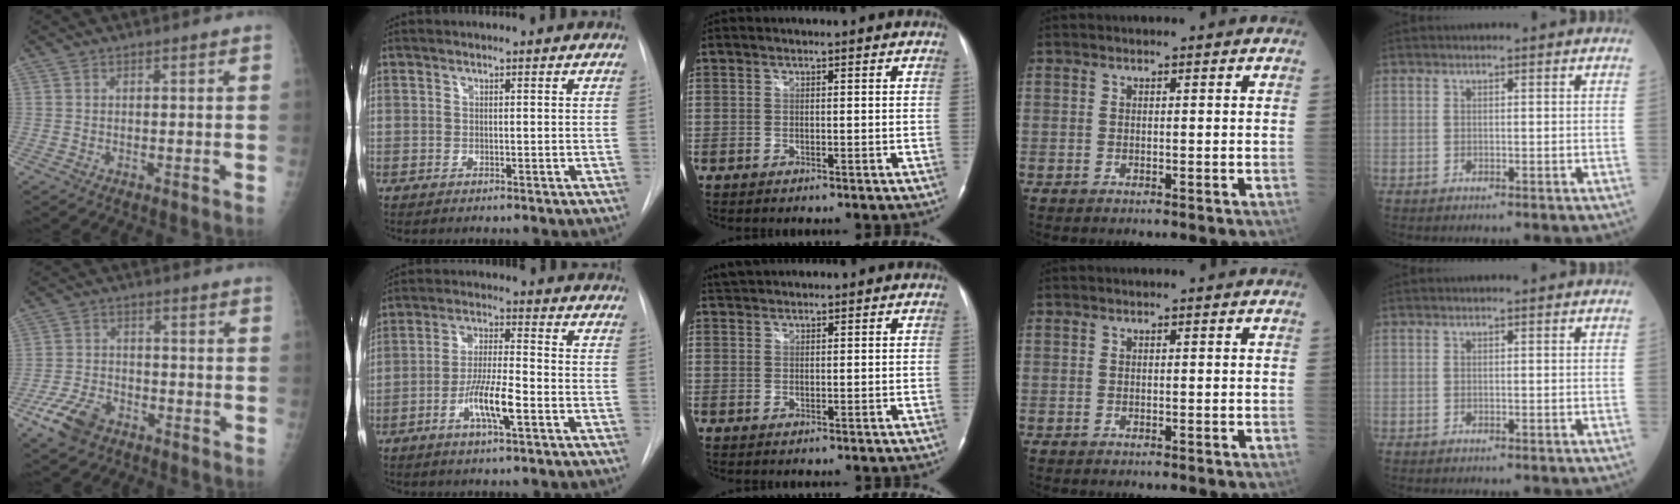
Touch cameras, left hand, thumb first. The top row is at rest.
{"thumb": {"total": 8.1, "force": [-4.9, 4.8, 4.3], "torque": [-0.085, 0.017, -0.089]}, "index": {"total": 7.9, "force": [-3.2, 1.0, 7.1], "torque": [-0.139, -0.003, -0.061]}, "middle": {"total": 2.6, "force": [2.5, 0.7, 0.5], "torque": [-0.012, 0.024, 0.045]}}